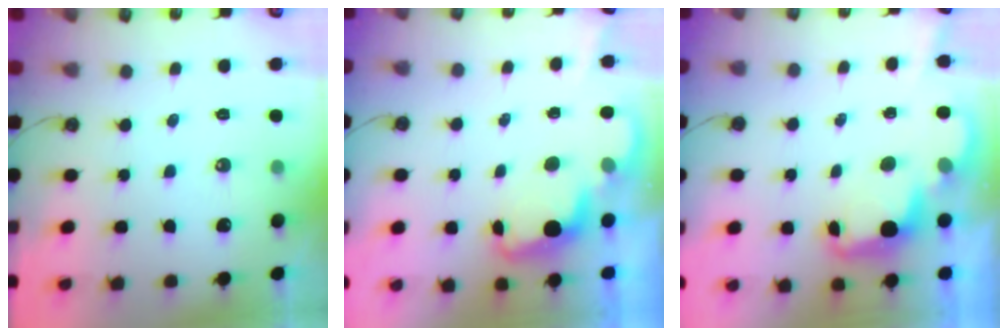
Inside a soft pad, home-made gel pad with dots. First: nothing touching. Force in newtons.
{"total": 2.5, "press": 2.4, "slide": 0.5}
{"total": 2.5, "press": 2.5, "slide": 0.5}